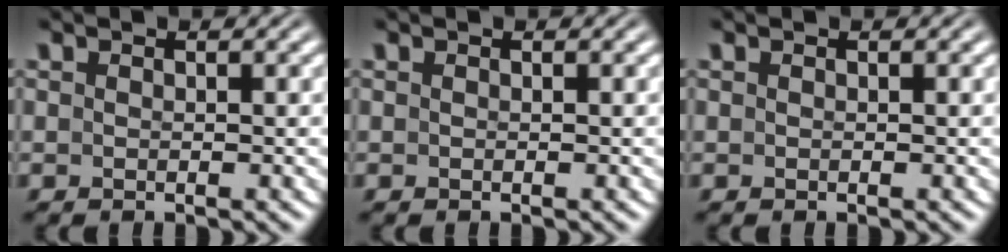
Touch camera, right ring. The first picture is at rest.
{"total": 0.0}
{"total": 0.0}